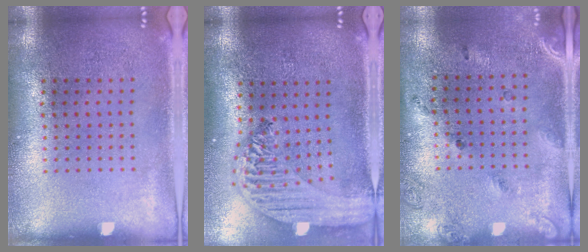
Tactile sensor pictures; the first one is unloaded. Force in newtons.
{"total": 2.5, "press": 2.1, "slide": 1.3}
{"total": 1.5, "press": 1.0, "slide": 1.1}